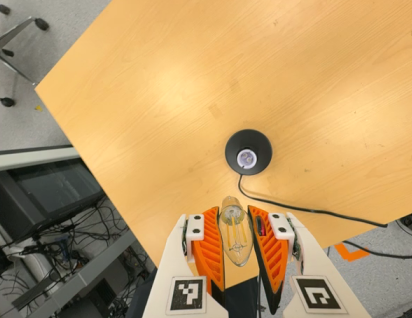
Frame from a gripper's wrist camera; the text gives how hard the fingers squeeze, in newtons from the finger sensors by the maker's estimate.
{"total": 20.7, "left": 22.1, "right": 19.3}